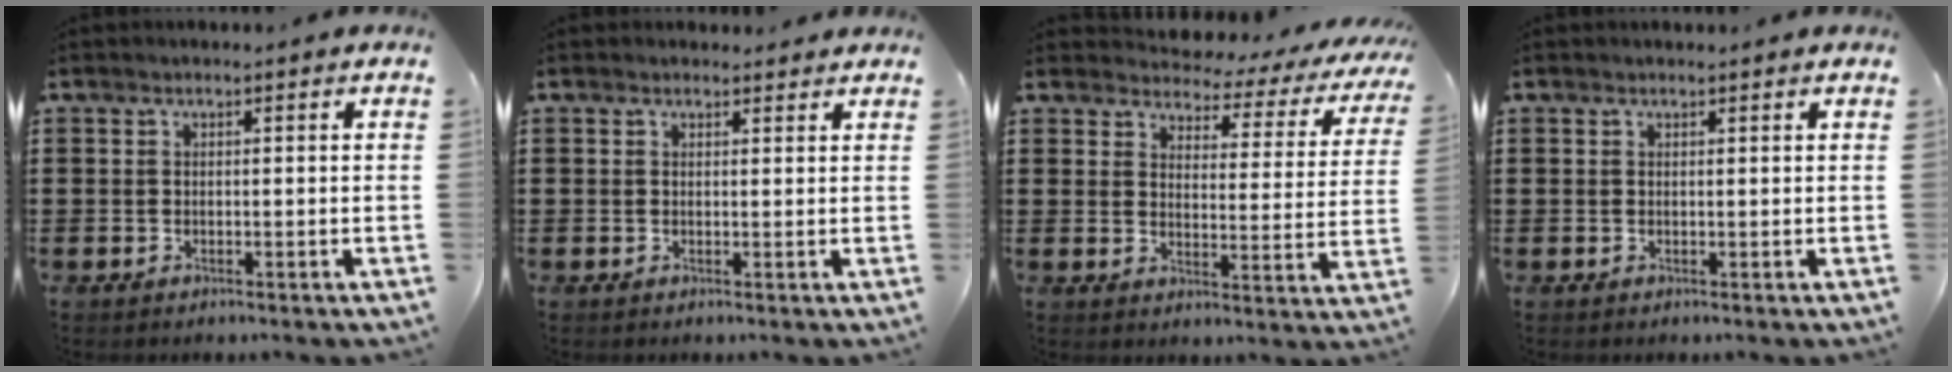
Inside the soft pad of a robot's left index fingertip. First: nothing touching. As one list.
[{"total": 1.4, "force": [1.2, 0.8, 0.0], "torque": [0.004, 0.001, 0.022]}, {"total": 2.8, "force": [2.5, 1.0, 0.7], "torque": [-0.034, -0.022, 0.034]}, {"total": 0.6, "force": [0.5, 0.4, 0.0], "torque": [-0.002, 0.002, 0.010]}]